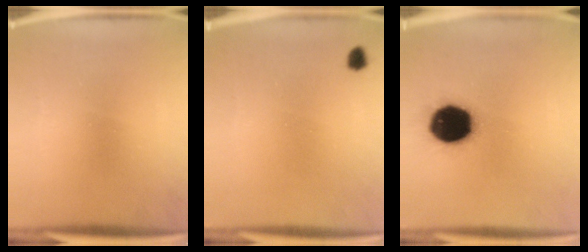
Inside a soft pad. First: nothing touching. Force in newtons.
{"total": 1.4}
{"total": 19.3}